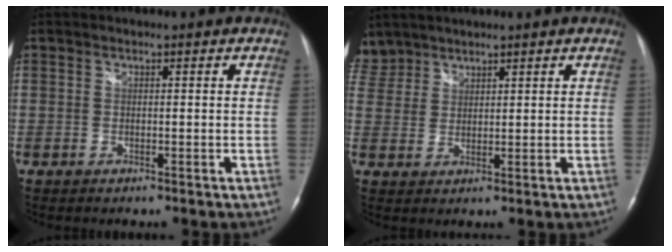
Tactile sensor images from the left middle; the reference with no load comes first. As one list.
[{"total": 5.6, "force": [4.7, 3.1, -0.1], "torque": [0.002, 0.011, 0.100]}]